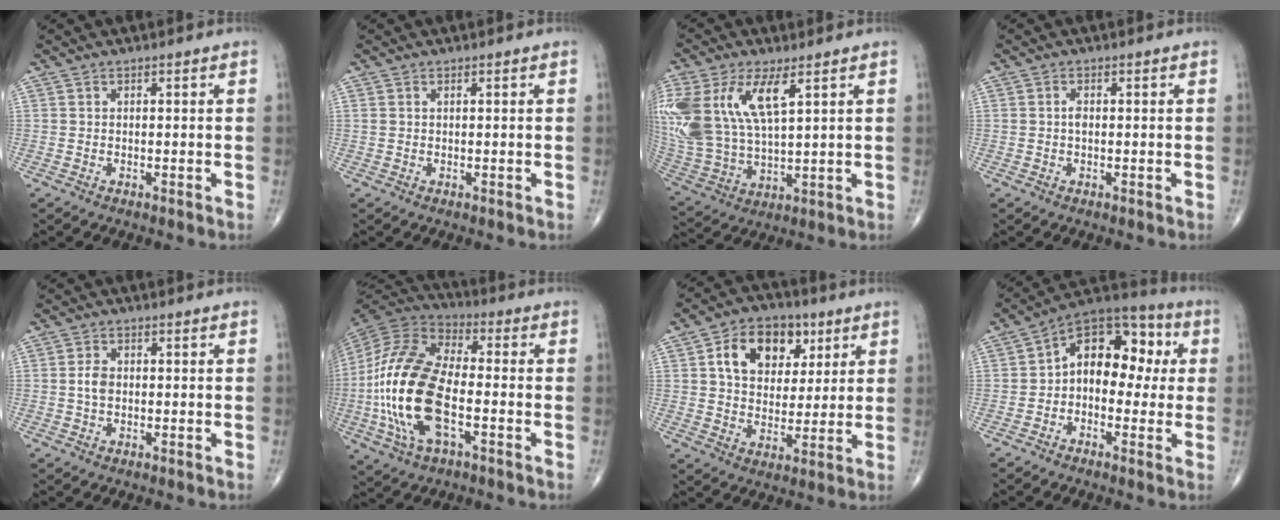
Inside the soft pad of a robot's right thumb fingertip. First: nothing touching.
{"total": 0.6, "force": [0.3, 0.3, 0.4], "torque": [-0.012, 0.011, 0.008]}
{"total": 21.2, "force": [7.9, 10.3, 16.7], "torque": [-0.389, -0.008, 0.159]}
{"total": 1.3, "force": [0.0, 0.7, 1.1], "torque": [-0.018, 0.002, -0.001]}
{"total": 2.7, "force": [-0.1, 1.7, 2.0], "torque": [-0.038, 0.004, -0.004]}
{"total": 21.9, "force": [-4.2, 10.4, 18.8], "torque": [-0.405, 0.015, -0.079]}
{"total": 13.7, "force": [4.9, 9.6, 8.3], "torque": [-0.097, -0.006, 0.080]}
{"total": 14.2, "force": [1.1, 9.5, 10.5], "torque": [-0.104, 0.046, -0.002]}